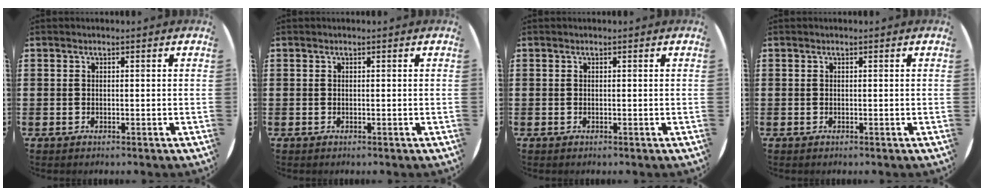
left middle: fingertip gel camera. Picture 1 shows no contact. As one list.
[{"total": 0.0}, {"total": 0.0}, {"total": 0.0}]